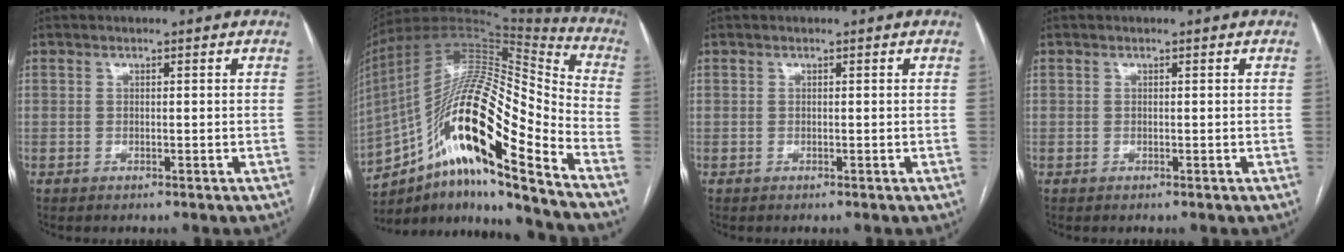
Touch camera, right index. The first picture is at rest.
{"total": 24.5, "force": [-13.0, 3.7, 20.4], "torque": [-0.362, 0.016, -0.227]}
{"total": 0.0}
{"total": 0.0}